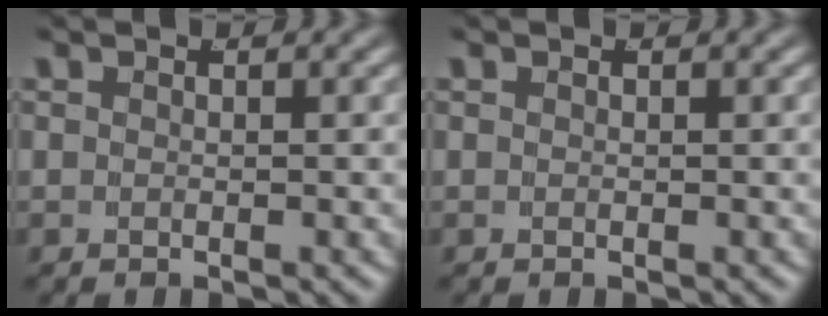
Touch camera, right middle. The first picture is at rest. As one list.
[{"total": 0.0}]